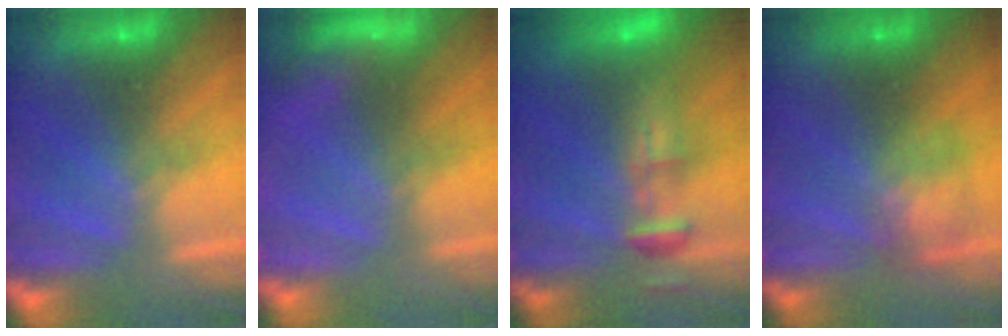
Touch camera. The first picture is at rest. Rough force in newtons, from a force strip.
{"total": 3.1}
{"total": 9.6}
{"total": 2.3}